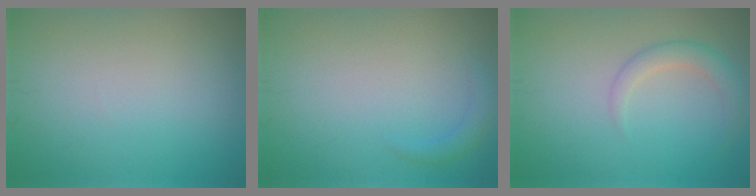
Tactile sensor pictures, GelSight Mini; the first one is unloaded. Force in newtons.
{"total": 1.2, "press": 1.2, "slide": 0.1}
{"total": 2.3, "press": 2.2, "slide": 0.1}